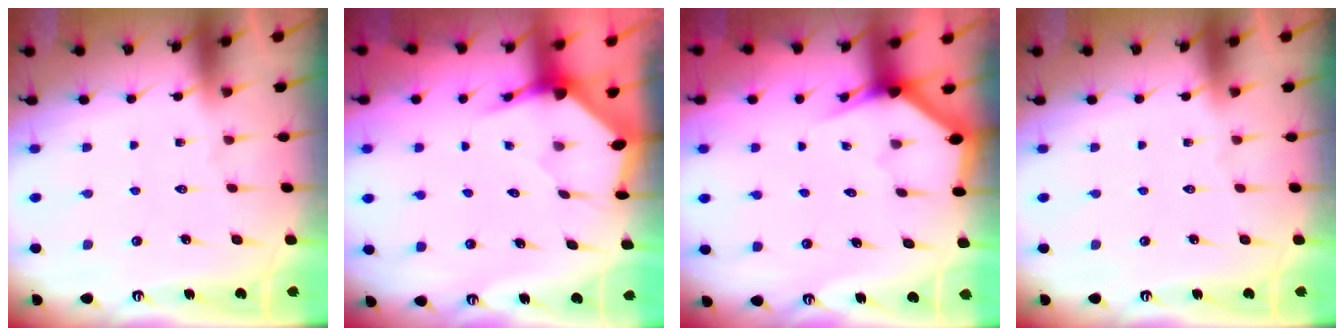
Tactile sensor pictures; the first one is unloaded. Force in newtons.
{"total": 3.5, "press": 3.5, "slide": 0.5}
{"total": 3.1, "press": 3.1, "slide": 0.1}
{"total": 0.0}